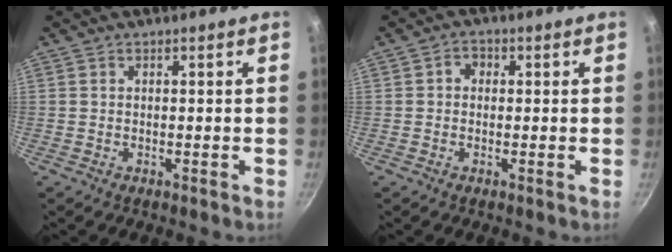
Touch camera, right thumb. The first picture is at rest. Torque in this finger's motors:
{"motor_torque": [0.40, 1.01, 0.41, 0.06, -0.01]}